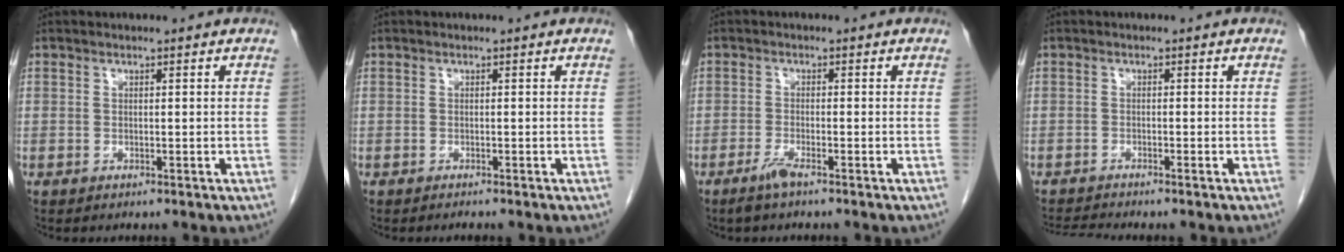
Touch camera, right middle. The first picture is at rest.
{"total": 1.1, "force": [-0.9, 0.0, 0.6], "torque": [-0.007, -0.001, -0.008]}
{"total": 2.3, "force": [-1.7, -0.1, 1.5], "torque": [-0.039, -0.005, -0.037]}
{"total": 3.6, "force": [-3.2, -0.9, 1.4], "torque": [-0.026, -0.005, -0.054]}